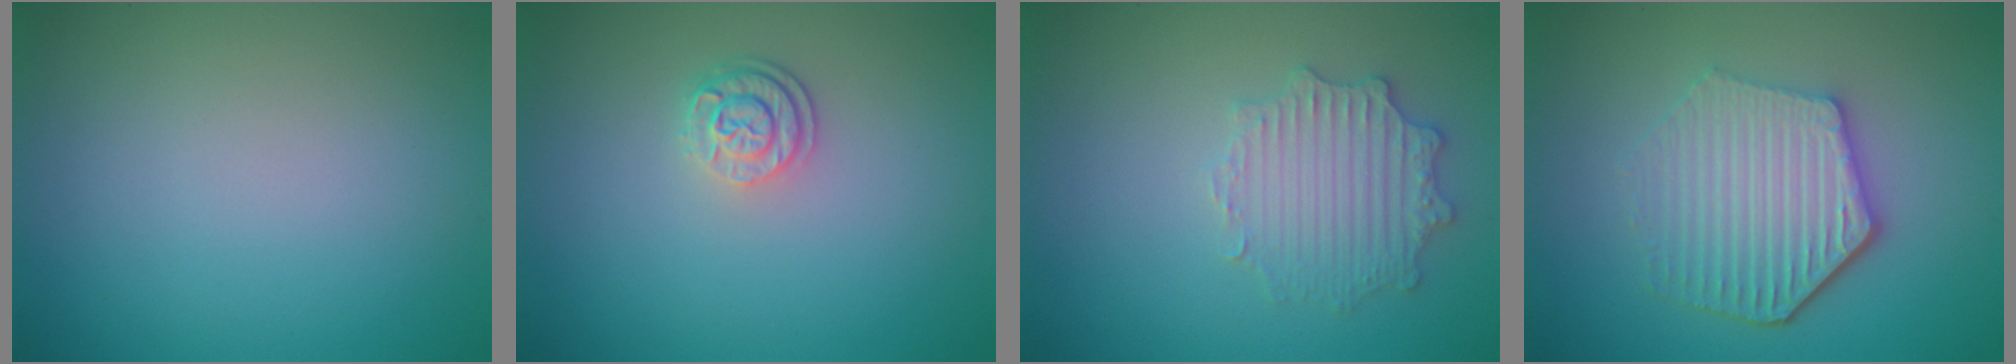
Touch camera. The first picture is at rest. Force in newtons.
{"total": 2.5, "press": 1.9, "slide": 1.6}
{"total": 2.9, "press": 2.9, "slide": 0.1}
{"total": 5.5, "press": 4.3, "slide": 3.3}